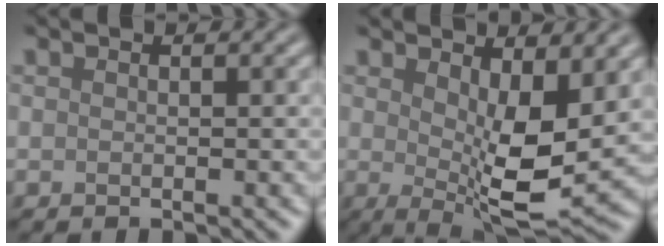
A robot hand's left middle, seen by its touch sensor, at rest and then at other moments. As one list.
[{"total": 7.8, "force": [1.0, 2.7, 7.3], "torque": [-0.121, -0.017, 0.022]}]